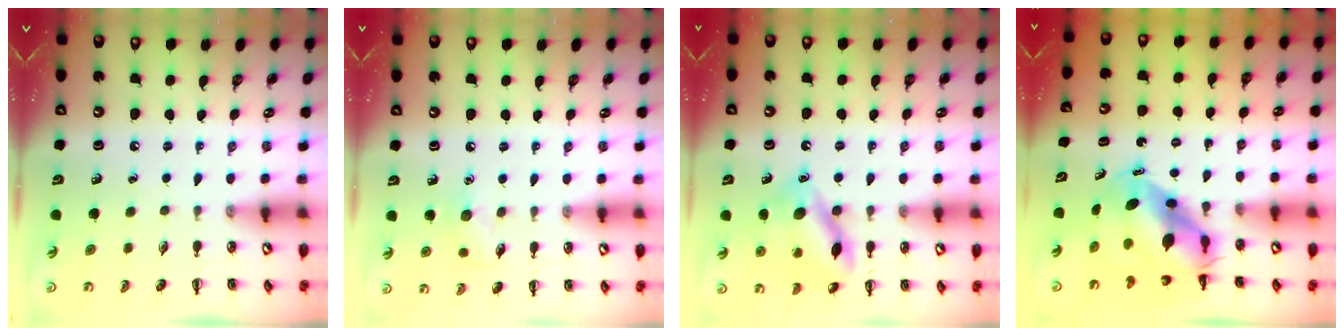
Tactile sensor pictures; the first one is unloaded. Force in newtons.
{"total": 7.8, "press": 7.6, "slide": 1.5}
{"total": 13.2, "press": 13.2, "slide": 1.0}
{"total": 8.0, "press": 7.7, "slide": 2.0}